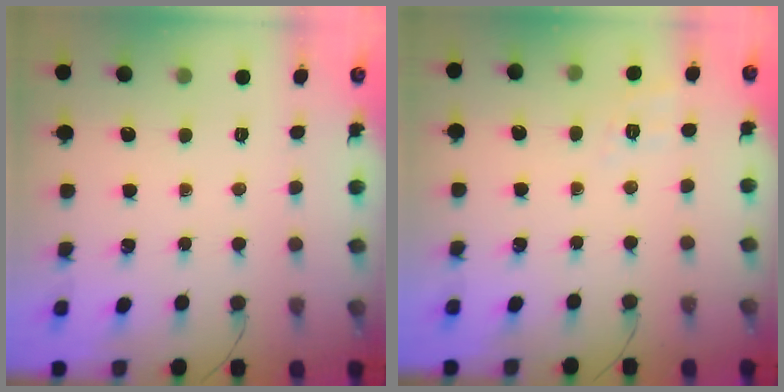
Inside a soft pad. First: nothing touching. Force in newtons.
{"total": 2.0, "press": 0.1, "slide": 2.0}